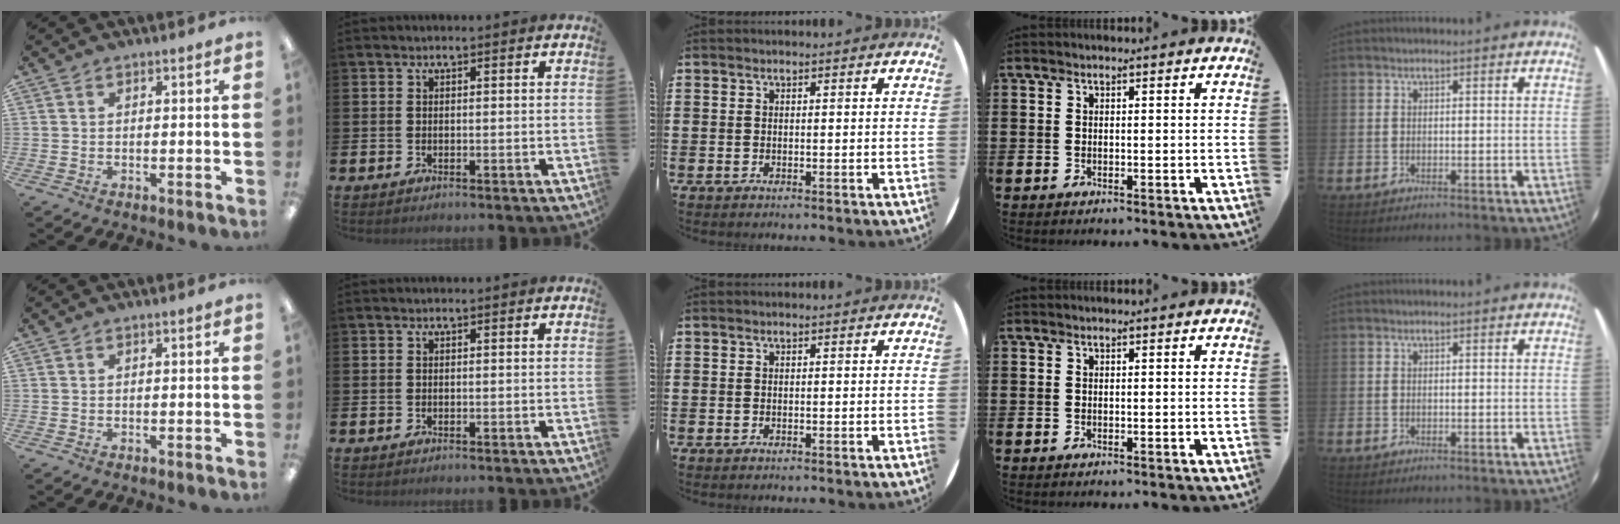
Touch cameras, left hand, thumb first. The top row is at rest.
{}